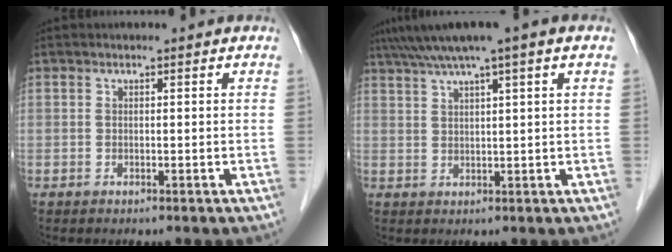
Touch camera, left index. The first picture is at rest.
{"total": 8.3, "force": [5.5, -0.3, 6.2], "torque": [-0.104, 0.043, 0.090]}